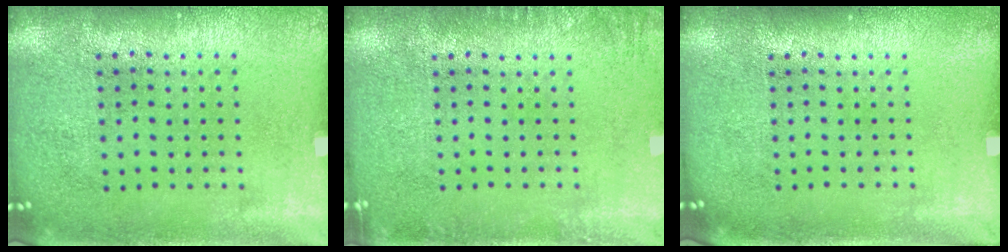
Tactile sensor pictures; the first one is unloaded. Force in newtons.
{"total": 1.4, "press": 1.4, "slide": 0.3}
{"total": 0.0}